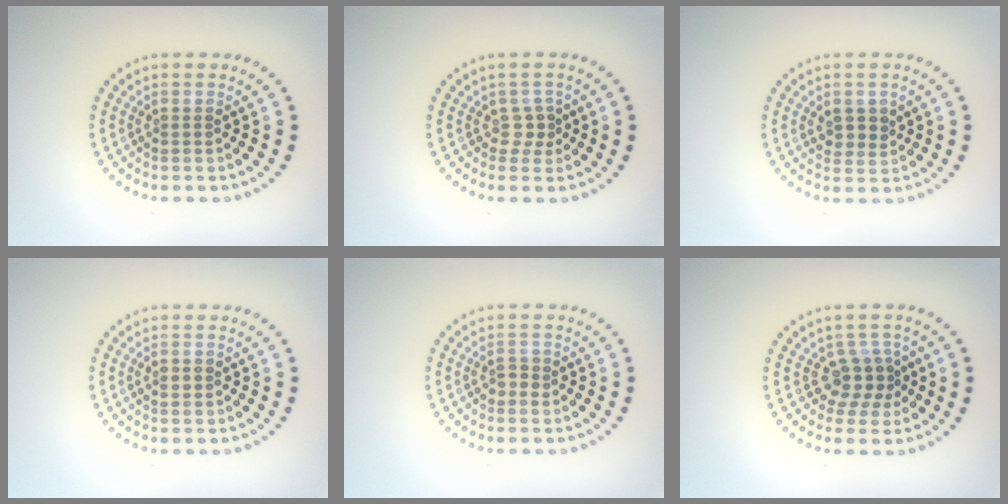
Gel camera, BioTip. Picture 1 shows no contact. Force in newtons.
{"total": 1.3, "press": 0.9, "slide": 0.9}
{"total": 2.0, "press": 1.8, "slide": 0.7}
{"total": 1.0, "press": 1.0, "slide": 0.0}
{"total": 1.1, "press": 1.0, "slide": 0.3}
{"total": 2.8, "press": 2.0, "slide": 1.9}